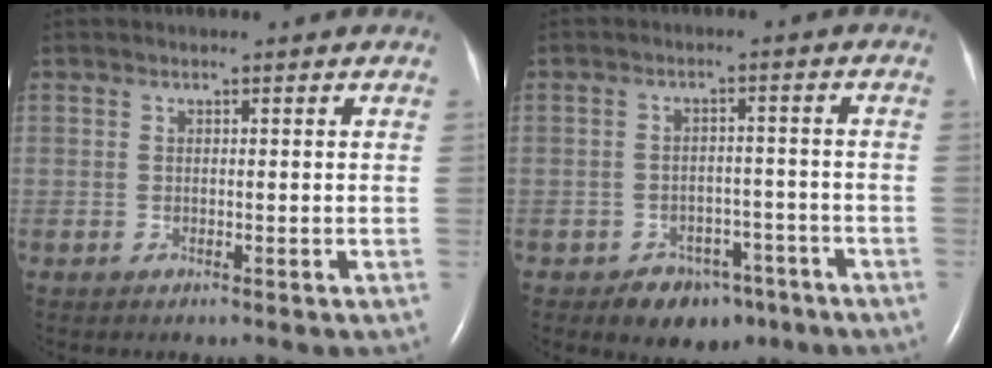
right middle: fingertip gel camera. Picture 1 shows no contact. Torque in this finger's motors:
{"motor_torque": [0.48, -0.45, 0.04, 0.04]}